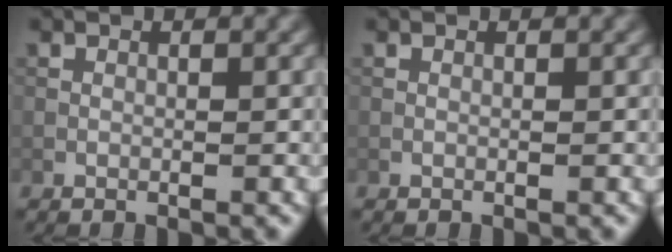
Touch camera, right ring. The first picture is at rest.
{"total": 0.0}